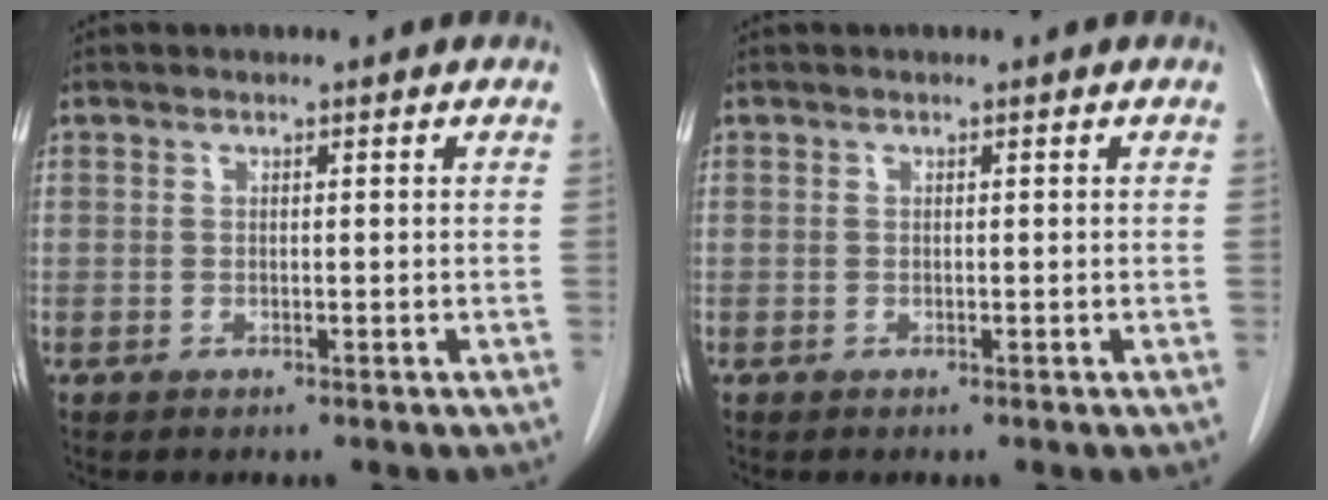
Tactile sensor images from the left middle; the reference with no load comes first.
{"total": 0.0}